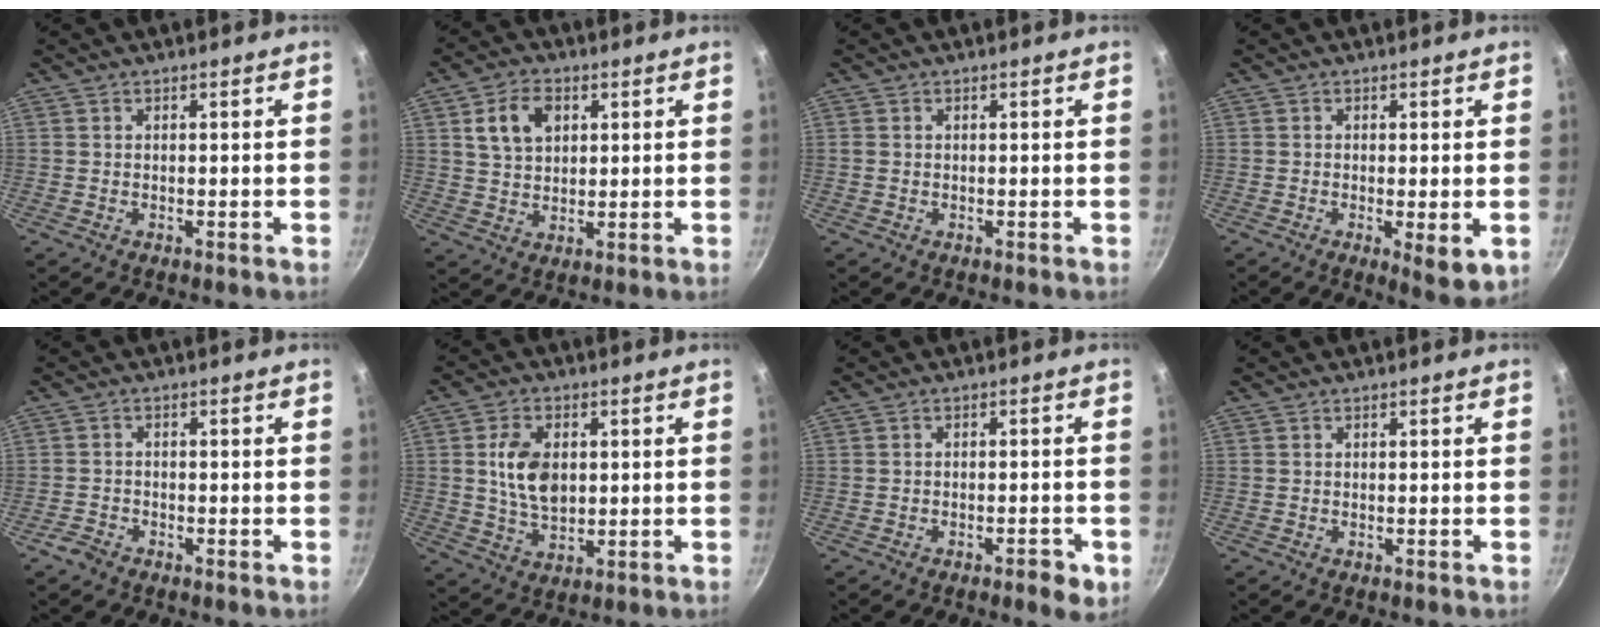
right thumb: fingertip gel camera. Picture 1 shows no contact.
{"total": 8.2, "force": [2.9, 5.6, 5.2], "torque": [-0.075, -0.006, 0.054]}
{"total": 0.6, "force": [0.0, 0.5, 0.3], "torque": [-0.007, 0.000, 0.001]}
{"total": 5.3, "force": [-1.2, 1.6, 5.0], "torque": [-0.077, -0.016, -0.018]}
{"total": 2.1, "force": [-1.7, 1.1, 0.7], "torque": [-0.016, 0.004, -0.033]}
{"total": 9.5, "force": [1.4, 6.1, 7.2], "torque": [-0.121, -0.009, 0.033]}
{"total": 3.8, "force": [-1.9, 1.3, 3.0], "torque": [-0.036, 0.007, -0.026]}
{"total": 0.0}